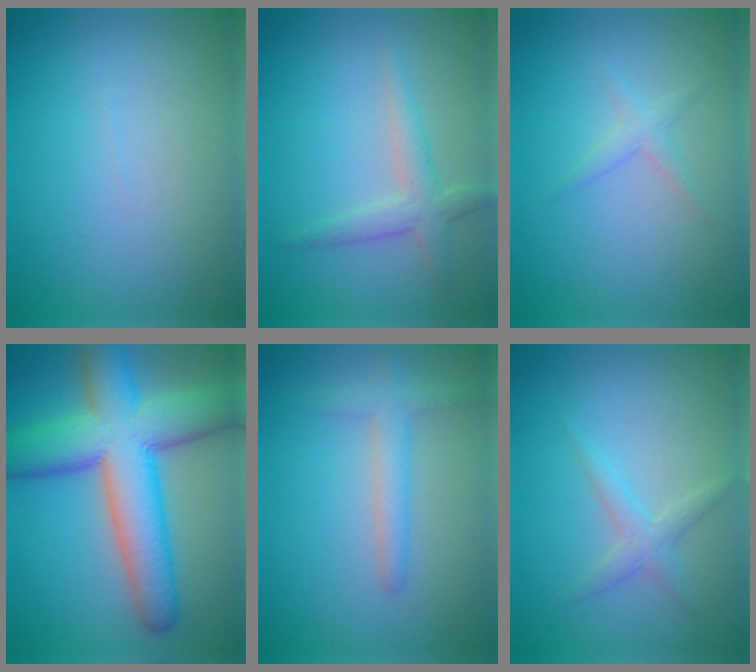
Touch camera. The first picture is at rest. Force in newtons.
{"total": 2.5, "press": 2.5, "slide": 0.1}
{"total": 1.2, "press": 1.2, "slide": 0.1}
{"total": 11.4, "press": 11.4, "slide": 0.6}
{"total": 2.3, "press": 2.3, "slide": 0.2}
{"total": 1.8, "press": 1.8, "slide": 0.1}